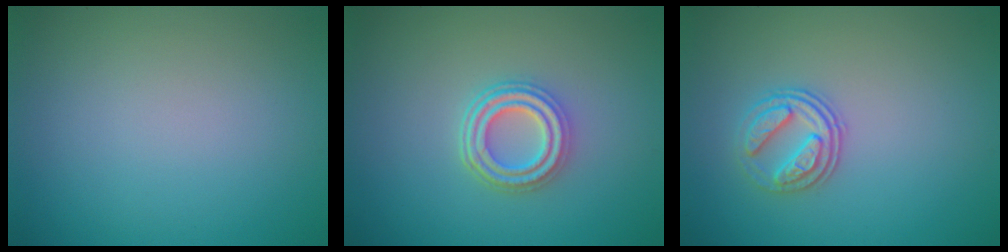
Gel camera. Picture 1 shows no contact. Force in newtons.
{"total": 4.0, "press": 3.1, "slide": 2.5}
{"total": 2.8, "press": 2.6, "slide": 1.2}